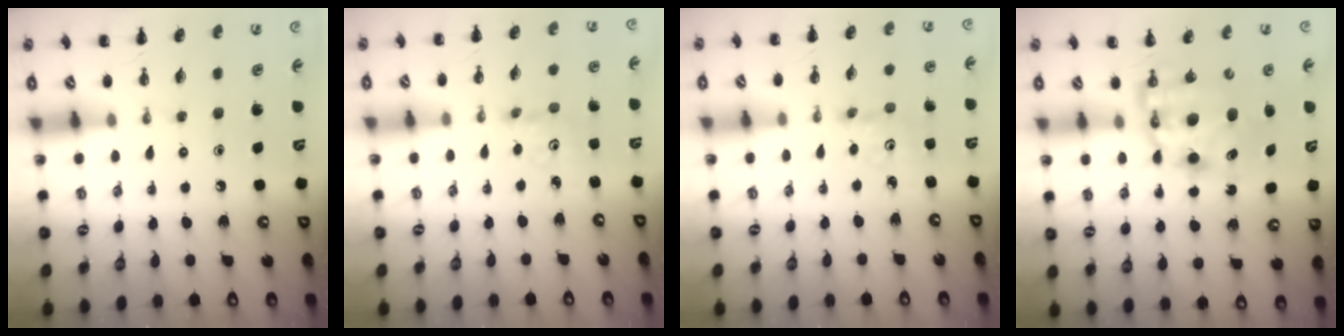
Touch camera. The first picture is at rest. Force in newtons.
{"total": 2.1, "press": 2.0, "slide": 0.7}
{"total": 2.1, "press": 2.0, "slide": 0.7}
{"total": 7.1, "press": 6.8, "slide": 2.0}